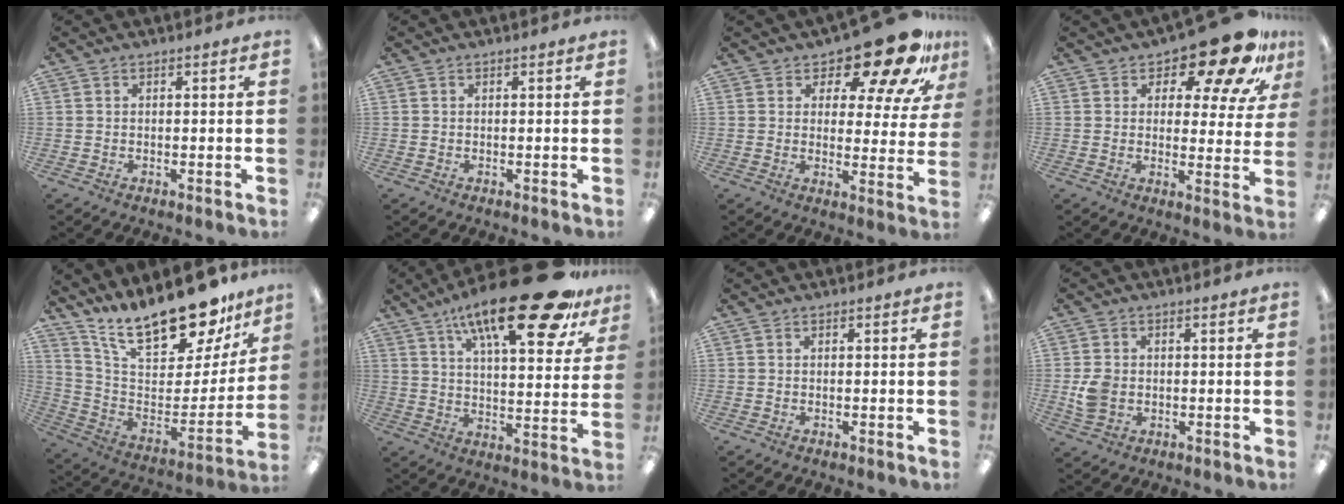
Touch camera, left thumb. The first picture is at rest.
{"total": 0.0}
{"total": 16.0, "force": [12.0, 5.5, 9.0], "torque": [-0.133, -0.085, 0.200]}
{"total": 15.1, "force": [10.8, 5.8, 8.8], "torque": [-0.126, -0.075, 0.180]}
{"total": 22.3, "force": [18.1, 7.5, 10.7], "torque": [-0.169, -0.134, 0.309]}
{"total": 23.3, "force": [15.4, 6.5, 16.2], "torque": [-0.251, -0.085, 0.246]}
{"total": 0.0}
{"total": 5.2, "force": [-0.5, 4.3, 2.8], "torque": [-0.048, 0.004, -0.007]}